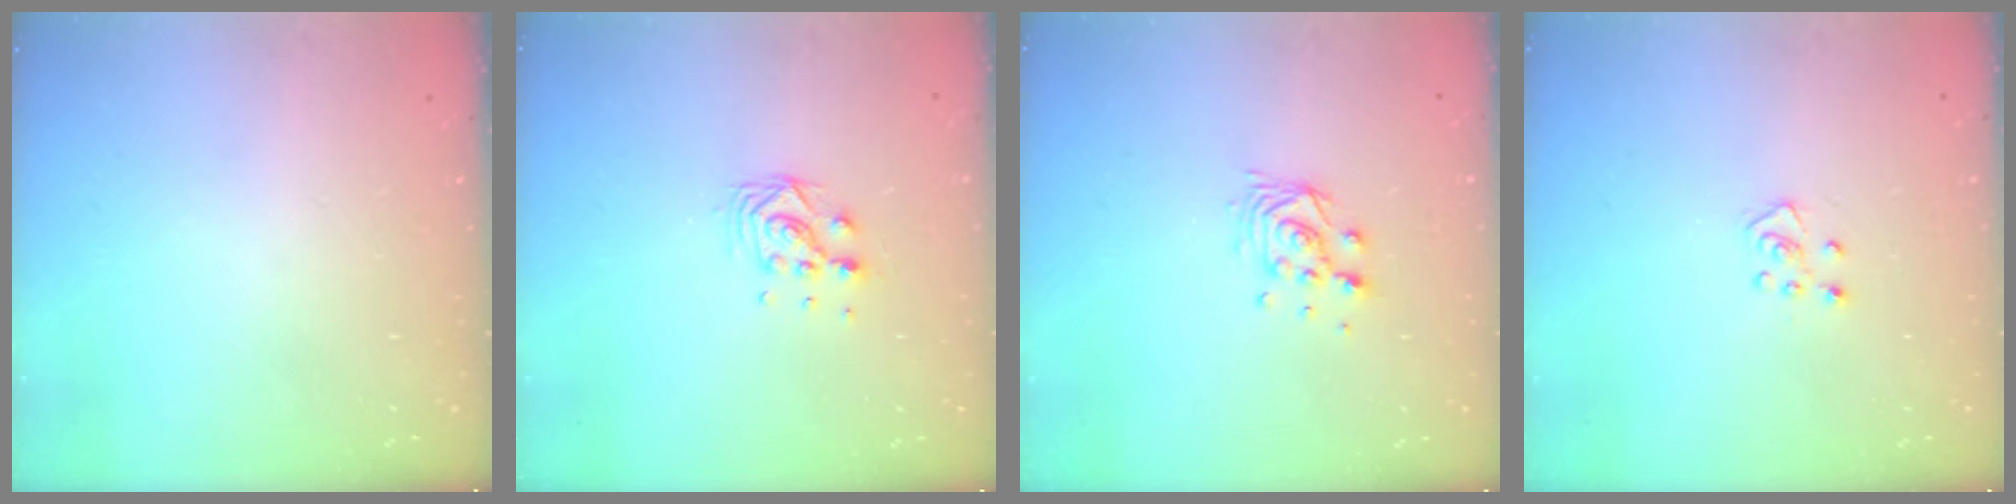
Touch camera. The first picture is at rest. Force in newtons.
{"total": 7.5, "press": 7.5, "slide": 0.6}
{"total": 7.5, "press": 7.5, "slide": 0.4}
{"total": 3.8, "press": 3.8, "slide": 0.4}